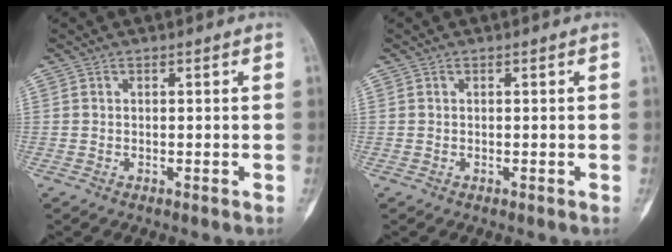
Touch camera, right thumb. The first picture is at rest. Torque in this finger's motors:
{"motor_torque": [0.00, 0.00, 0.01, 0.01, 0.01]}